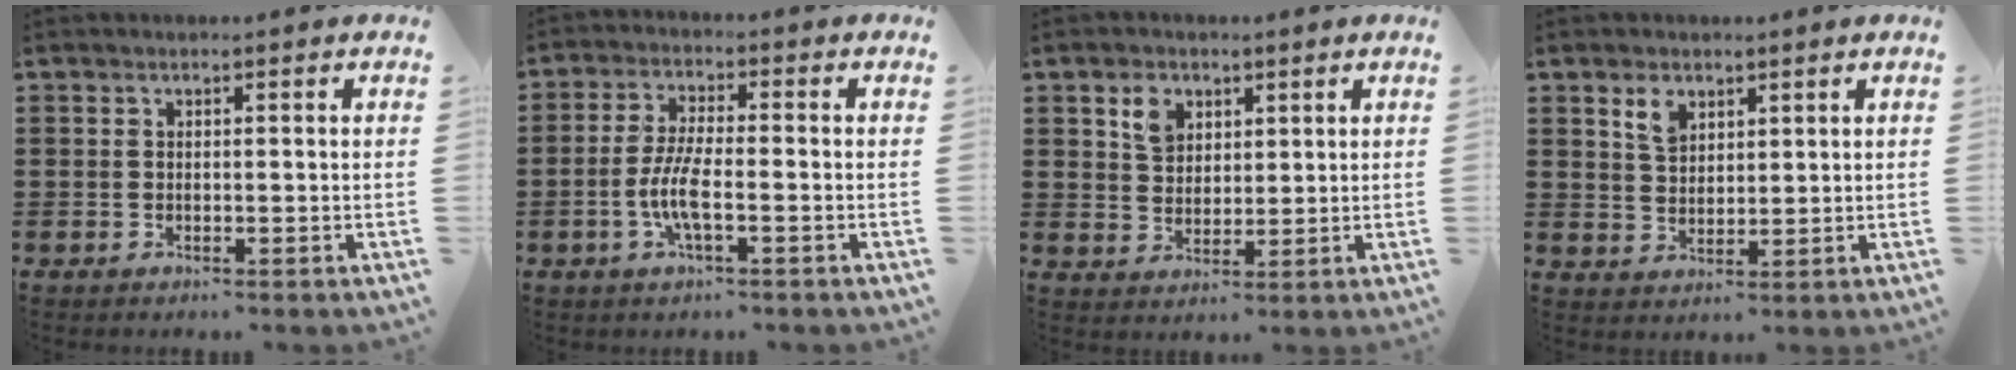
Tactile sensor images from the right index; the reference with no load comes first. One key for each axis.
{"total": 5.9, "fx": -1.9, "fy": 1.4, "fz": 5.4, "tx": -0.126, "ty": -0.009, "tz": -0.045}
{"total": 4.3, "fx": 2.4, "fy": 3.1, "fz": 1.7, "tx": -0.038, "ty": 0.007, "tz": 0.042}
{"total": 3.6, "fx": 2.3, "fy": 2.1, "fz": 1.9, "tx": -0.037, "ty": 0.003, "tz": 0.041}